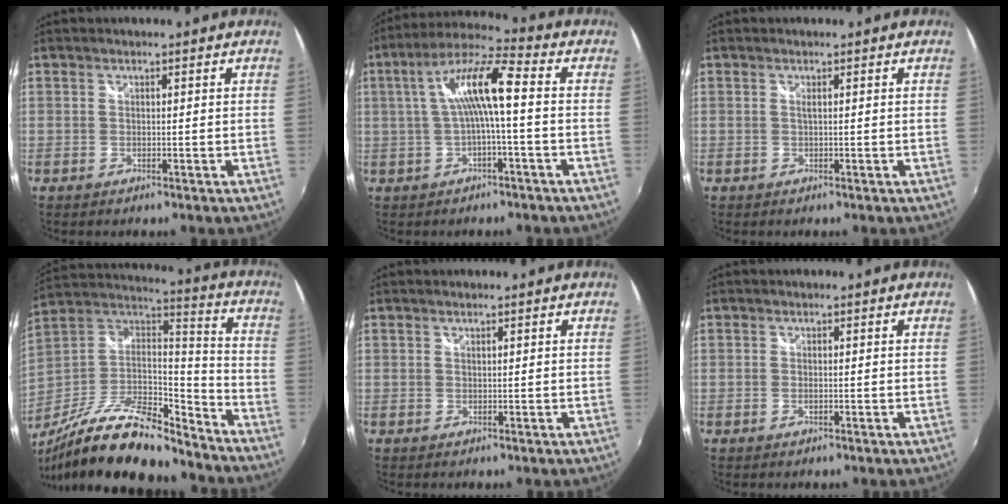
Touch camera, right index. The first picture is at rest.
{"total": 9.8, "force": [-0.1, 1.2, 9.7], "torque": [-0.194, 0.022, 0.002]}
{"total": 0.5, "force": [0.1, -0.2, 0.5], "torque": [-0.009, 0.000, 0.000]}
{"total": 25.3, "force": [-18.6, 8.9, 14.7], "torque": [-0.272, -0.017, -0.309]}
{"total": 0.0}
{"total": 0.6, "force": [-0.2, 0.2, 0.5], "torque": [-0.013, -0.001, -0.005]}